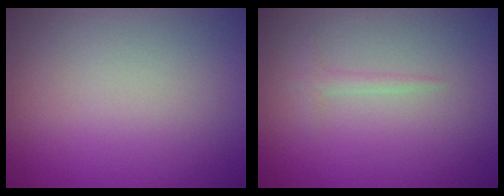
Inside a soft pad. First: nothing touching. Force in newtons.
{"total": 0.8, "press": 0.8, "slide": 0.1}